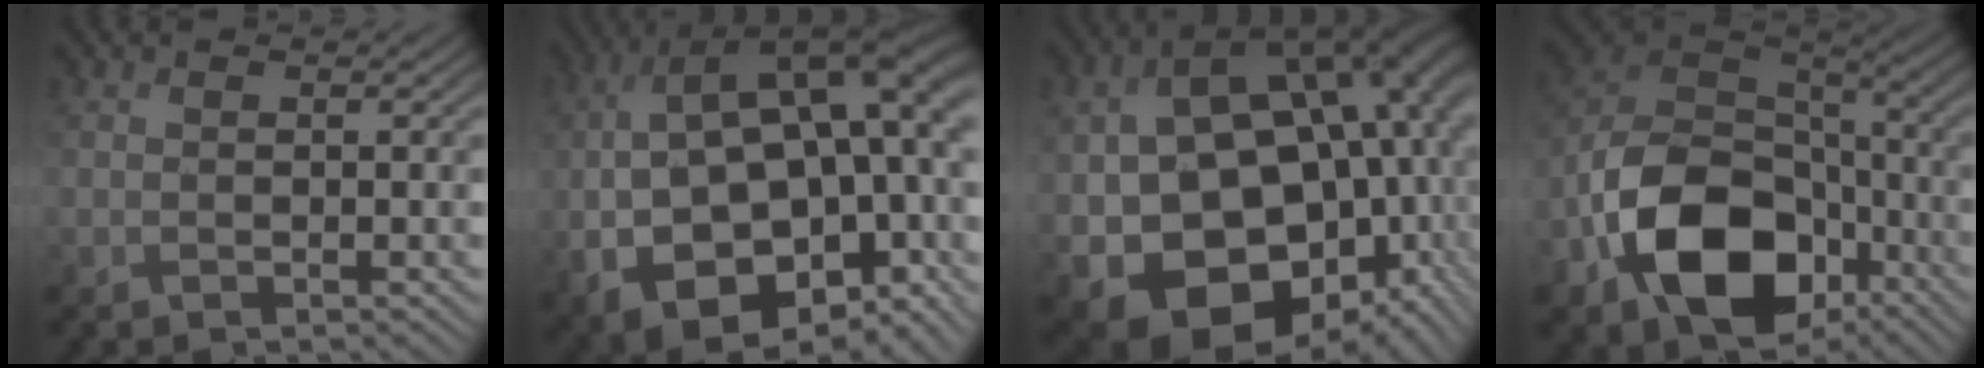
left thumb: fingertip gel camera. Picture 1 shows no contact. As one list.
[{"total": 20.7, "force": [-1.4, 11.9, 16.9], "torque": [-0.294, -0.035, 0.022]}, {"total": 22.3, "force": [-2.5, 15.9, 15.3], "torque": [-0.290, -0.057, 0.015]}, {"total": 15.4, "force": [-6.4, 10.3, 9.5], "torque": [-0.193, -0.033, -0.127]}]